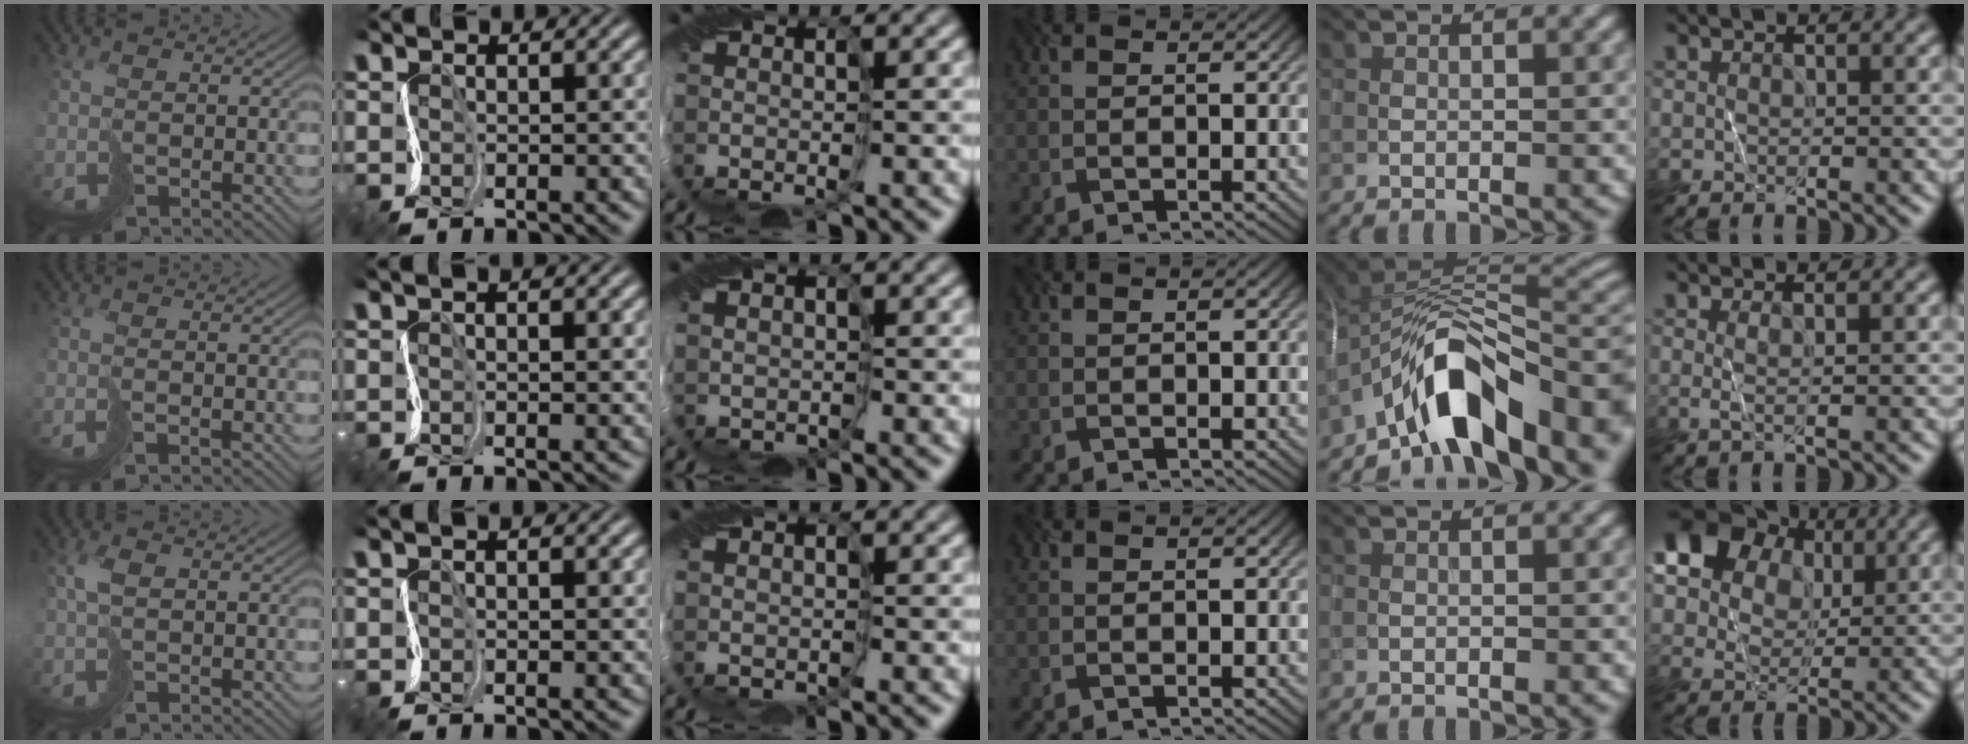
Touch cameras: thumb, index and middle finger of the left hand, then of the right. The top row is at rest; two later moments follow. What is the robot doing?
{"motion": "cut", "object": "receipt paper"}